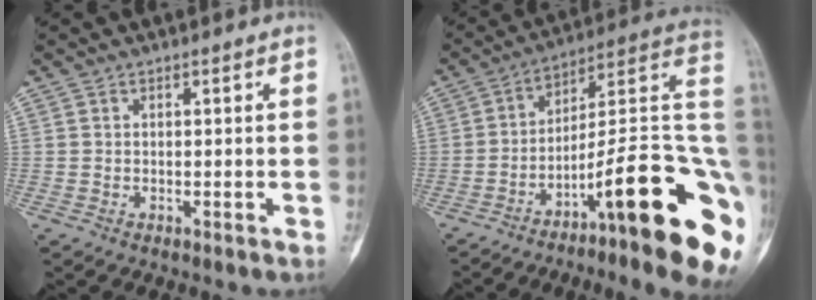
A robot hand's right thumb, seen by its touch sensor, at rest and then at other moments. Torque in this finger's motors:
{"motor_torque": [0.57, 0.77, 1.30, -1.47, 0.15]}